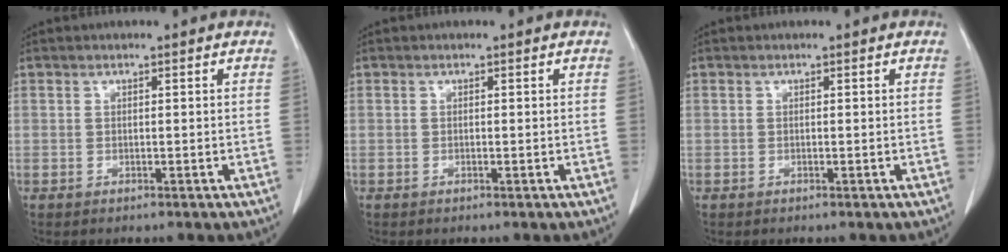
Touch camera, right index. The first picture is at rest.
{"total": 0.0}
{"total": 0.0}